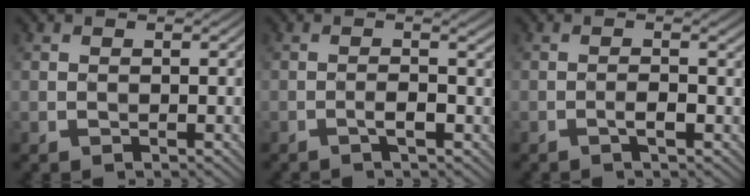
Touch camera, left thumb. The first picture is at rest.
{"total": 2.8, "force": [-0.8, 0.1, 2.7], "torque": [-0.046, 0.008, -0.017]}
{"total": 2.3, "force": [-0.7, 0.0, 2.2], "torque": [-0.041, 0.007, -0.015]}